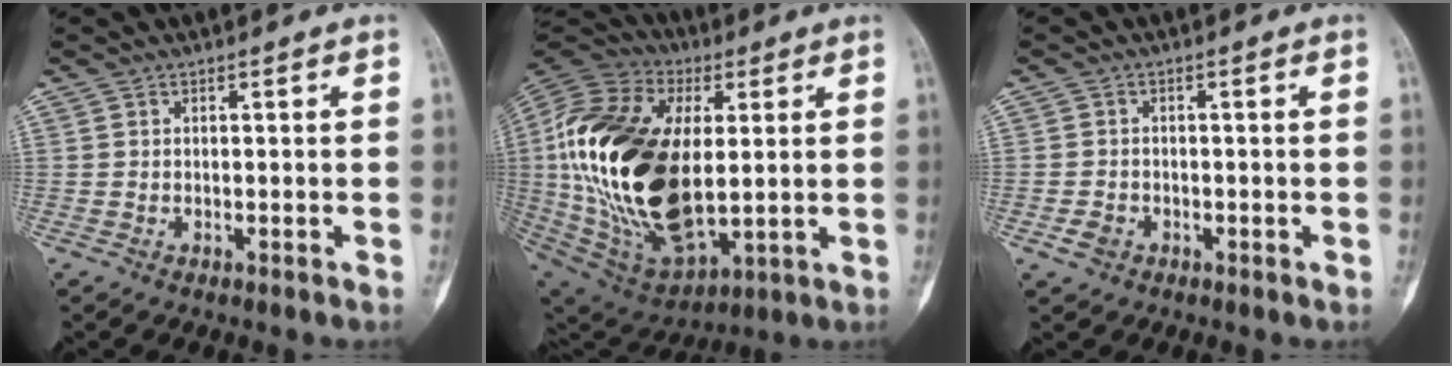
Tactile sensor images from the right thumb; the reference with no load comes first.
{"total": 32.6, "force": [2.1, 18.0, 27.1], "torque": [-0.561, -0.013, 0.050]}
{"total": 2.3, "force": [-1.1, 1.9, 0.7], "torque": [-0.008, 0.008, -0.017]}